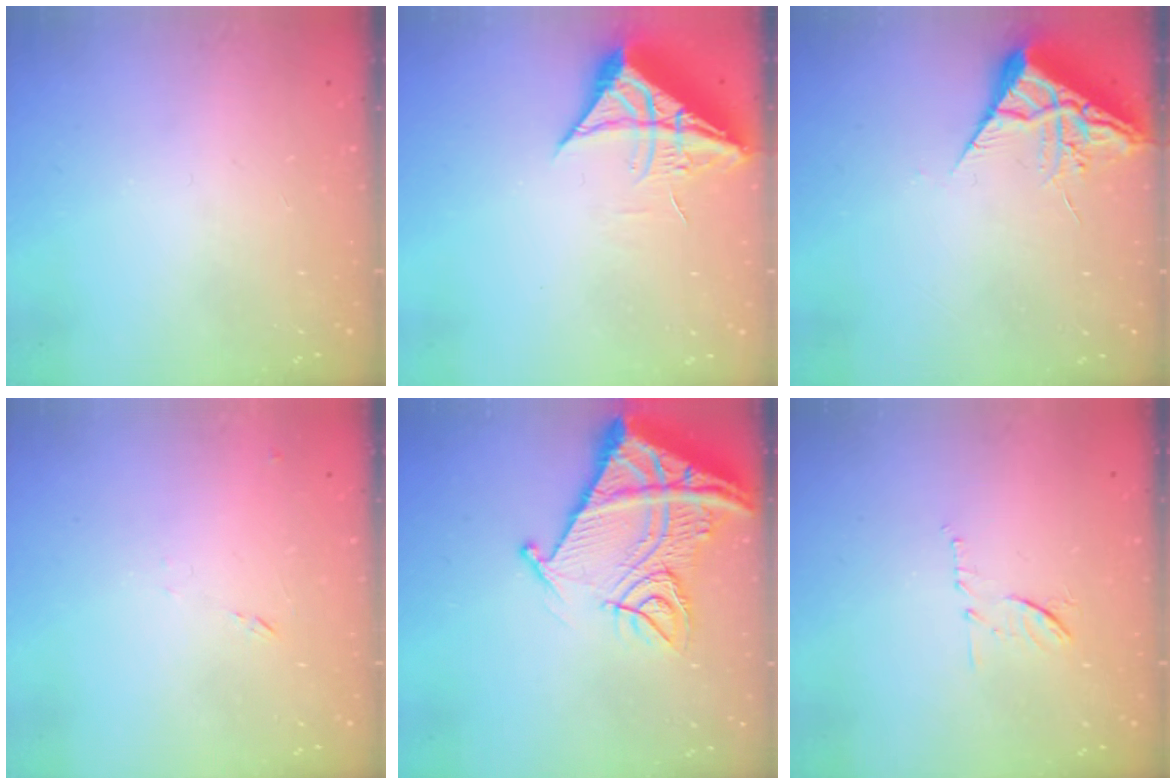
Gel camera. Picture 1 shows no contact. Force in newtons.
{"total": 10.0, "press": 9.9, "slide": 1.0}
{"total": 7.0, "press": 7.0, "slide": 0.7}
{"total": 7.2, "press": 7.1, "slide": 0.6}
{"total": 19.6, "press": 19.5, "slide": 2.1}
{"total": 7.8, "press": 7.8, "slide": 0.3}